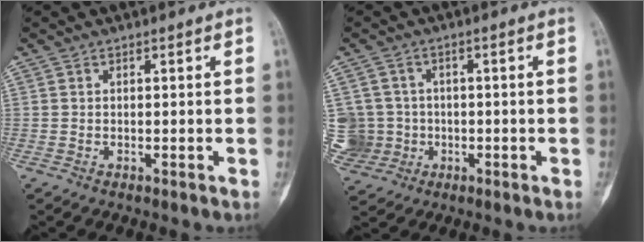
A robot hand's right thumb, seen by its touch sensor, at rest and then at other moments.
{"total": 8.6, "force": [-0.7, 8.4, 1.6], "torque": [-0.029, 0.023, -0.001]}